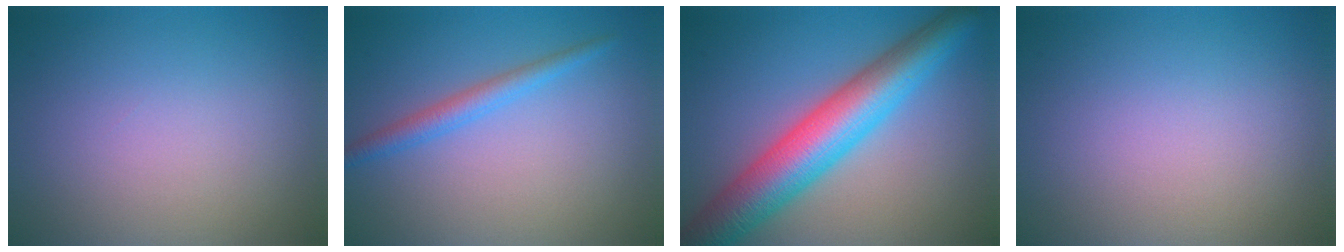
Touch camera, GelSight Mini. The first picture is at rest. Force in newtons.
{"total": 2.0, "press": 2.0, "slide": 0.1}
{"total": 8.9, "press": 8.9, "slide": 0.2}
{"total": 0.0}